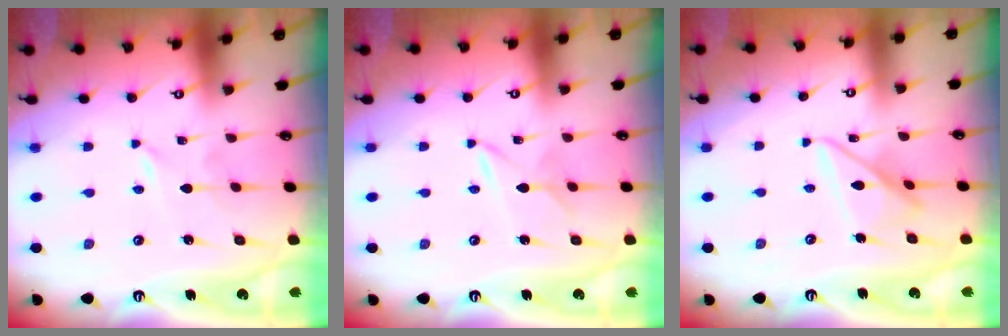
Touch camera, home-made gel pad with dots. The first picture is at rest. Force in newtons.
{"total": 4.4, "press": 4.4, "slide": 0.2}
{"total": 11.1, "press": 11.0, "slide": 1.0}